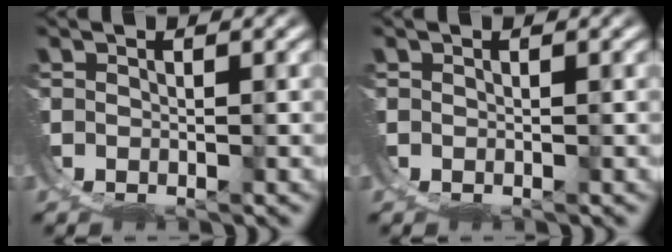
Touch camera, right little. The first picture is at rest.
{"total": 0.0}